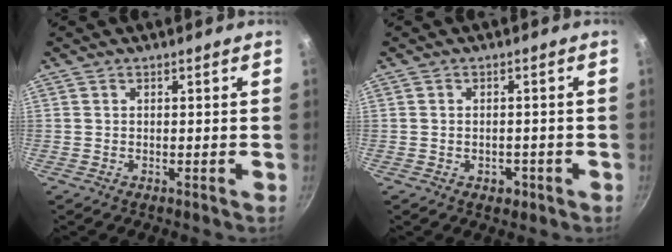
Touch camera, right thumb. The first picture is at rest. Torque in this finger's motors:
{"motor_torque": [-0.16, -0.10, -0.32, 0.12, -0.03]}